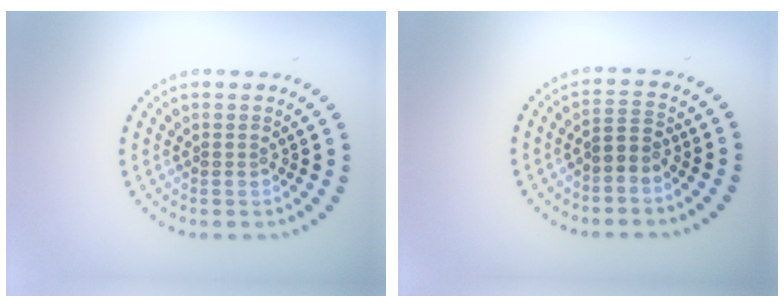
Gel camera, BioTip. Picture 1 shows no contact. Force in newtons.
{"total": 2.0, "press": 1.6, "slide": 1.2}